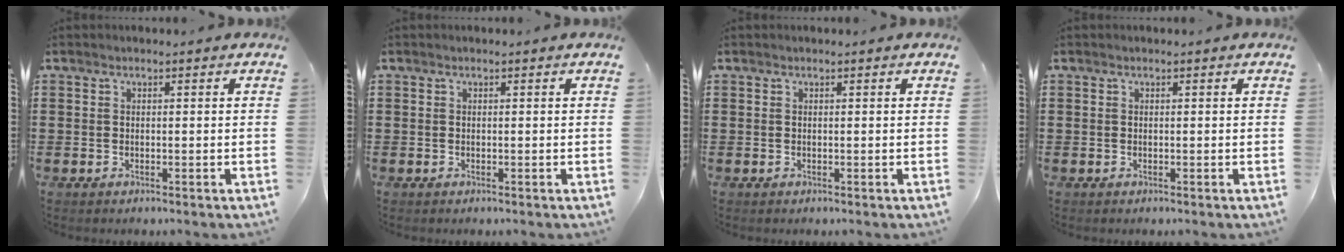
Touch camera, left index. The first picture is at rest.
{"total": 0.0}
{"total": 0.0}
{"total": 0.0}